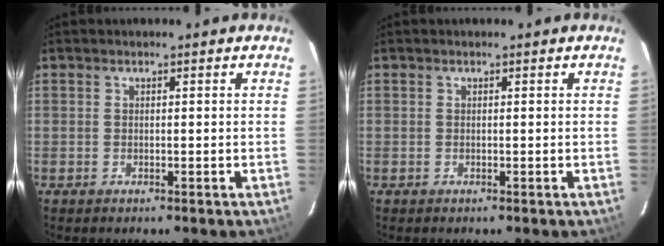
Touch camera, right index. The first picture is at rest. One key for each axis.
{"total": 0.0}